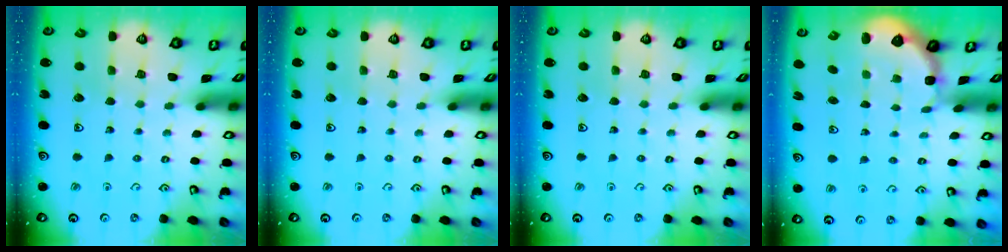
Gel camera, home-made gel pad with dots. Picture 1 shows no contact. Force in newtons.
{"total": 0.0}
{"total": 0.0}
{"total": 2.6, "press": 2.1, "slide": 1.6}